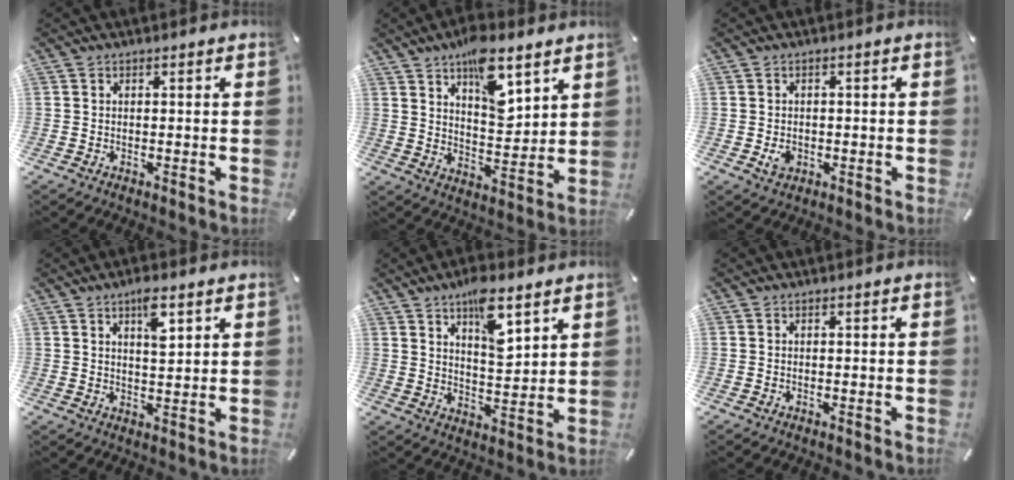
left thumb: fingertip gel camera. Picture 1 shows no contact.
{"total": 12.2, "force": [7.8, 5.6, 7.5], "torque": [-0.096, -0.050, 0.133]}
{"total": 3.1, "force": [-0.7, 2.4, 1.8], "torque": [-0.028, -0.002, -0.014]}
{"total": 5.9, "force": [3.3, 2.0, 4.4], "torque": [-0.064, -0.013, 0.050]}
{"total": 10.0, "force": [6.7, 3.8, 6.4], "torque": [-0.095, -0.037, 0.112]}
{"total": 0.0}